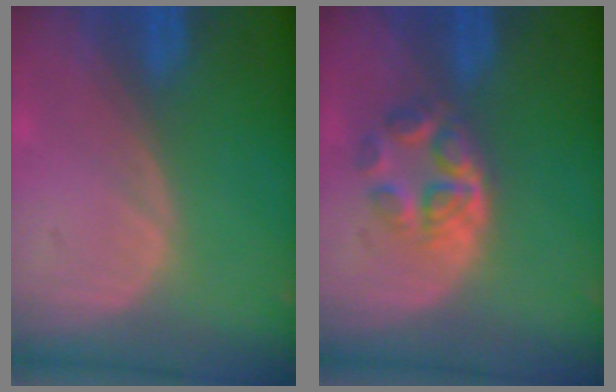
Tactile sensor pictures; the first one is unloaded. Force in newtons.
{"total": 5.2, "press": 4.8, "slide": 2.0}